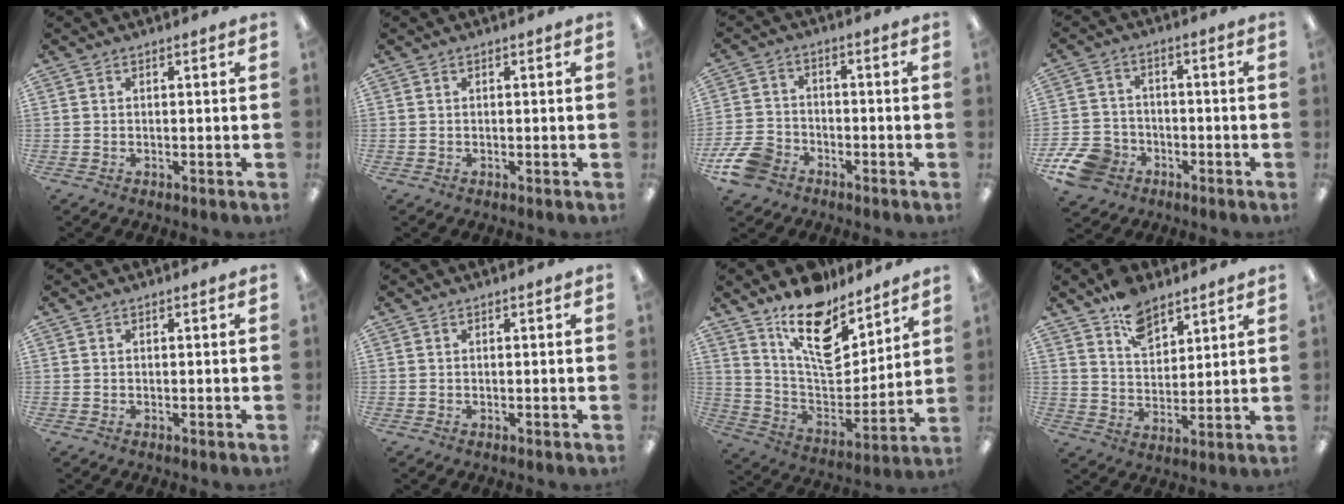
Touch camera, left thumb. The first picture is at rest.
{"total": 0.0}
{"total": 9.0, "force": [-5.7, 5.6, 4.0], "torque": [-0.087, 0.032, -0.105]}
{"total": 10.1, "force": [-5.5, 7.4, 4.2], "torque": [-0.098, 0.039, -0.100]}
{"total": 0.0}
{"total": 0.0}
{"total": 16.7, "force": [11.8, 7.6, 9.0], "torque": [-0.146, -0.083, 0.210]}
{"total": 9.6, "force": [6.9, 5.3, 4.1], "torque": [-0.062, -0.035, 0.124]}